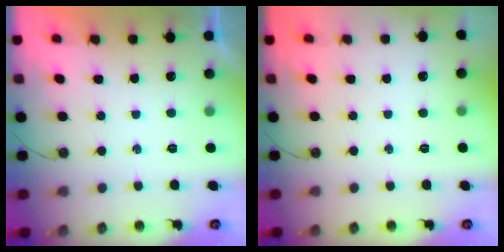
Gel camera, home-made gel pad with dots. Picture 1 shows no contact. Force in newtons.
{"total": 0.0}